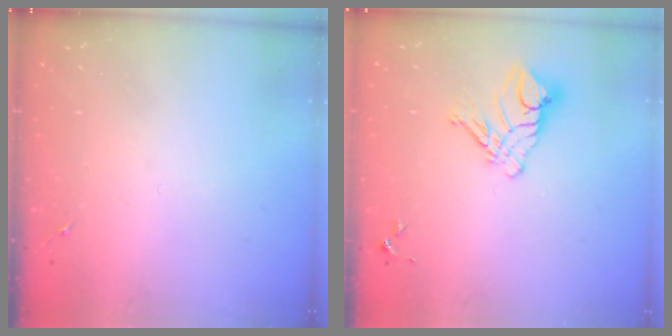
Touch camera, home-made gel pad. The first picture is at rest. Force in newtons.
{"total": 10.7, "press": 10.6, "slide": 1.1}